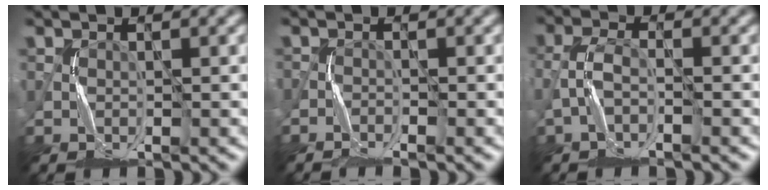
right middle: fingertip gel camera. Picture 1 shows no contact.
{"total": 1.6, "force": [-1.6, 0.2, 0.2], "torque": [-0.003, -0.001, -0.034]}
{"total": 2.1, "force": [-1.5, 0.5, 1.3], "torque": [-0.025, 0.007, -0.036]}